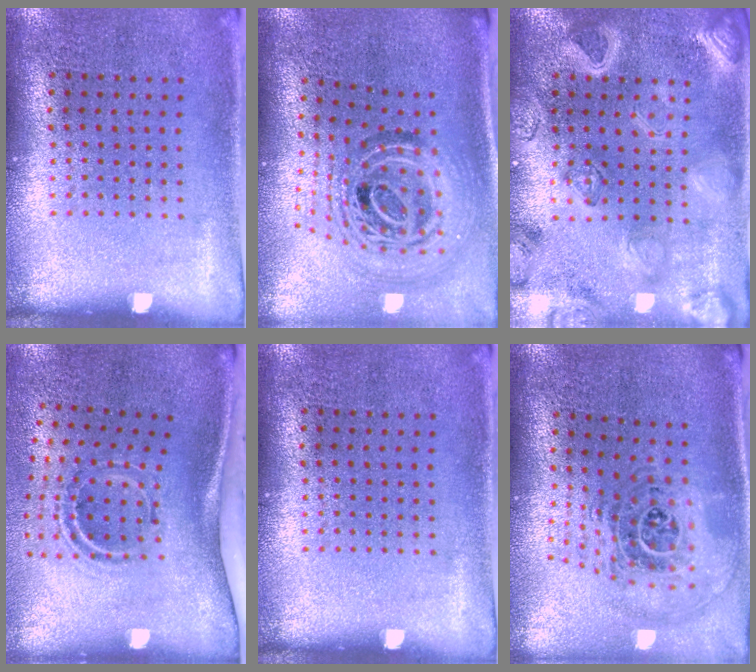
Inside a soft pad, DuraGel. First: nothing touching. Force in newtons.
{"total": 2.1, "press": 1.7, "slide": 1.3}
{"total": 3.2, "press": 3.1, "slide": 0.9}
{"total": 2.2, "press": 1.2, "slide": 1.8}
{"total": 0.0}
{"total": 1.7, "press": 1.4, "slide": 0.9}